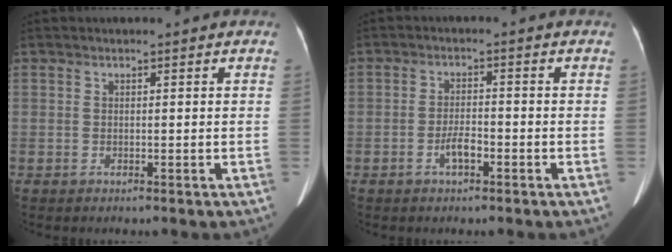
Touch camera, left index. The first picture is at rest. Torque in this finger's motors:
{"motor_torque": [0.41, 0.25, 0.01, 0.01]}